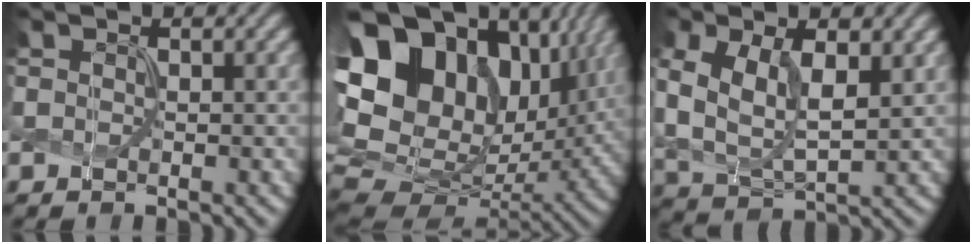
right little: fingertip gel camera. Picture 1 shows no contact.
{"total": 18.2, "force": [6.1, 12.6, 11.6], "torque": [-0.240, 0.034, 0.115]}
{"total": 7.9, "force": [1.5, 4.5, 6.3], "torque": [-0.140, -0.005, 0.027]}